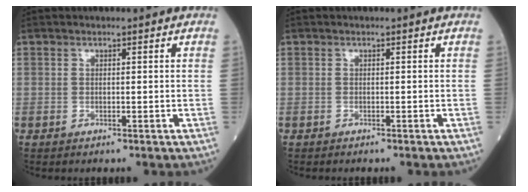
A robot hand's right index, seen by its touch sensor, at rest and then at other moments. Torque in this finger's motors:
{"motor_torque": [-0.17, 0.03, -0.02, -0.01]}